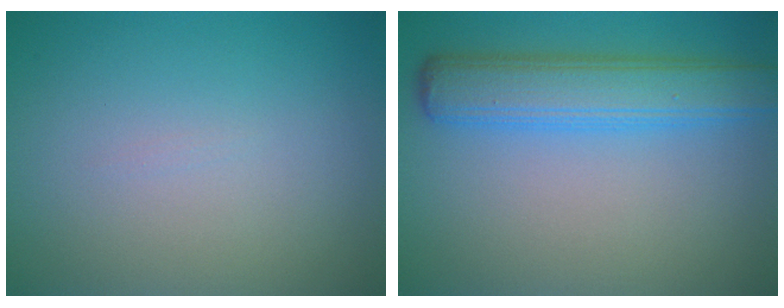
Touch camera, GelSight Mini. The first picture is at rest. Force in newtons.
{"total": 5.5, "press": 5.5, "slide": 0.1}